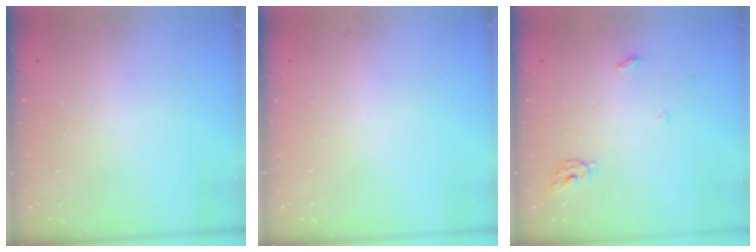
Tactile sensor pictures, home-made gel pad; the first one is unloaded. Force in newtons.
{"total": 0.0}
{"total": 5.0, "press": 5.0, "slide": 0.3}